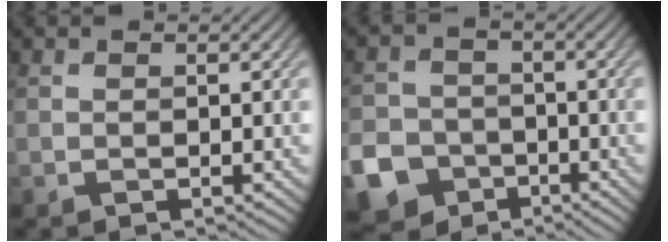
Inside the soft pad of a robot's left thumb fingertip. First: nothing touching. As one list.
[{"total": 10.5, "force": [-5.5, 8.2, 3.5], "torque": [-0.096, -0.043, -0.116]}]